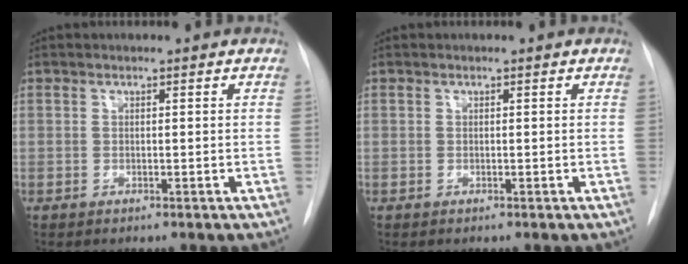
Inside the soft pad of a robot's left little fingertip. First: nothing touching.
{"total": 0.0}